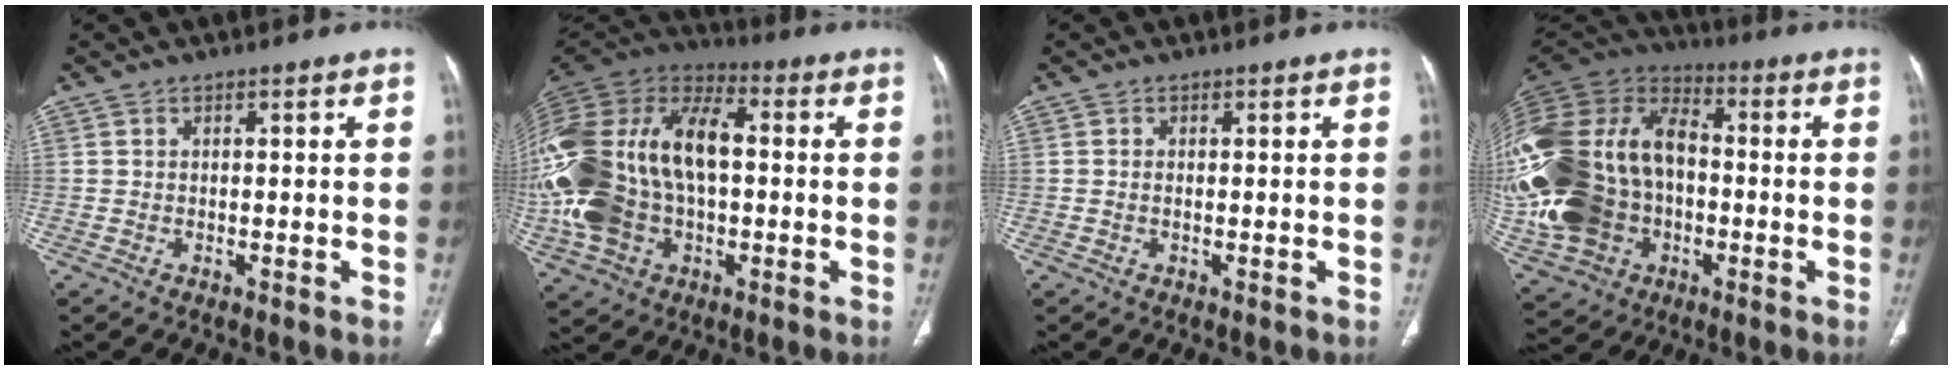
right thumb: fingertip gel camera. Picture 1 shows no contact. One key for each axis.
{"total": 29.8, "fx": 0.1, "fy": 18.2, "fz": 23.6, "tx": -0.520, "ty": 0.030, "tz": 0.007}
{"total": 0.6, "fx": -0.1, "fy": 0.3, "fz": 0.5, "tx": -0.014, "ty": 0.001, "tz": -0.001}
{"total": 32.3, "fx": -3.7, "fy": 23.5, "fz": 21.9, "tx": -0.517, "ty": 0.039, "tz": -0.059}